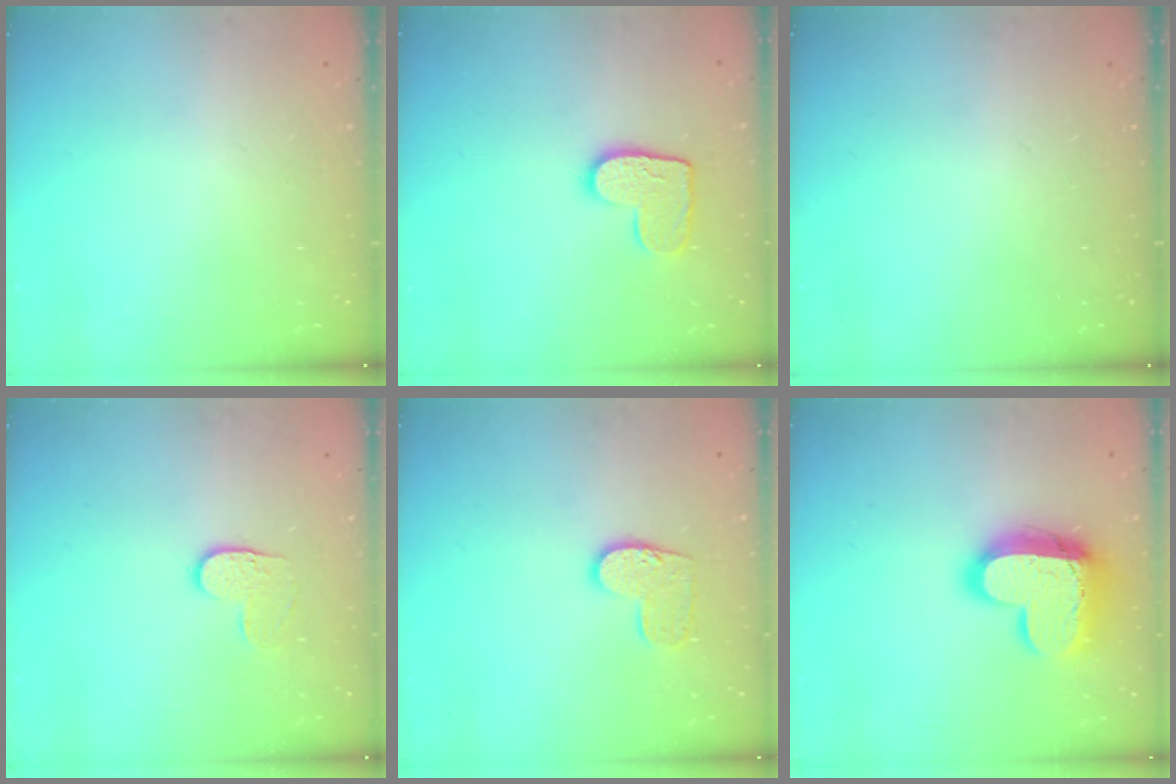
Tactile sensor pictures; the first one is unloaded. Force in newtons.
{"total": 10.3, "press": 10.2, "slide": 0.6}
{"total": 0.0}
{"total": 4.0, "press": 4.0, "slide": 0.4}
{"total": 9.0, "press": 9.0, "slide": 0.5}
{"total": 17.1, "press": 17.0, "slide": 1.6}